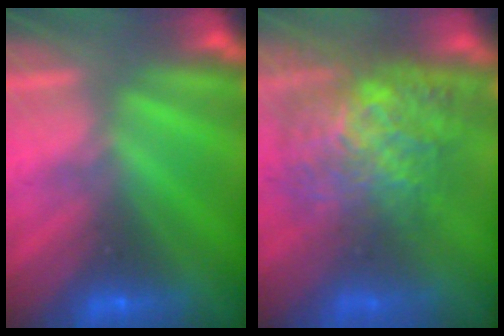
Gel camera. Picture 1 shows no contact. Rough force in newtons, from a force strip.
{"total": 7.4}